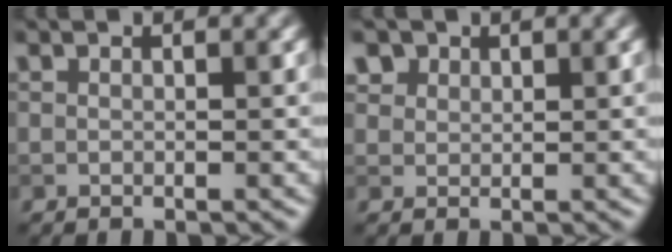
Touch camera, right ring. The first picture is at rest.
{"total": 2.4, "force": [1.6, 1.6, 0.7], "torque": [-0.023, -0.002, 0.032]}